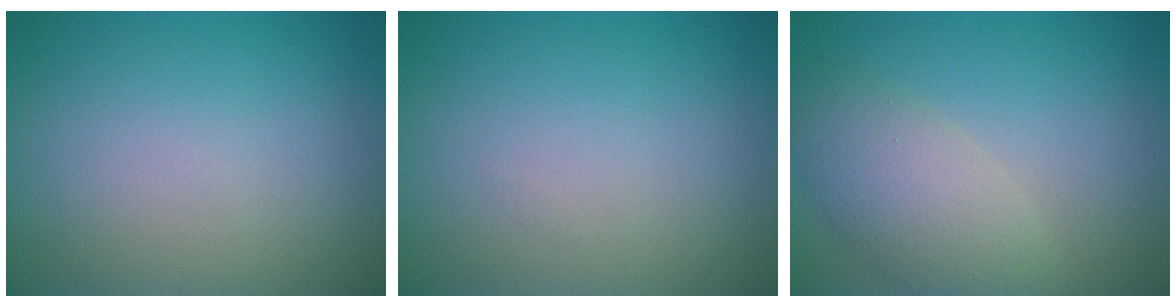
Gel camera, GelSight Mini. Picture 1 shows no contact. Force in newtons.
{"total": 0.0}
{"total": 4.7, "press": 4.6, "slide": 0.5}